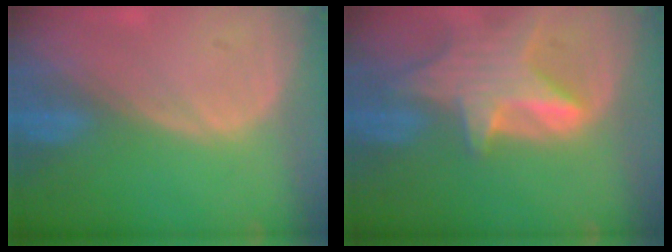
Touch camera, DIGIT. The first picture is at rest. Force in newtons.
{"total": 8.1, "press": 7.4, "slide": 3.4}